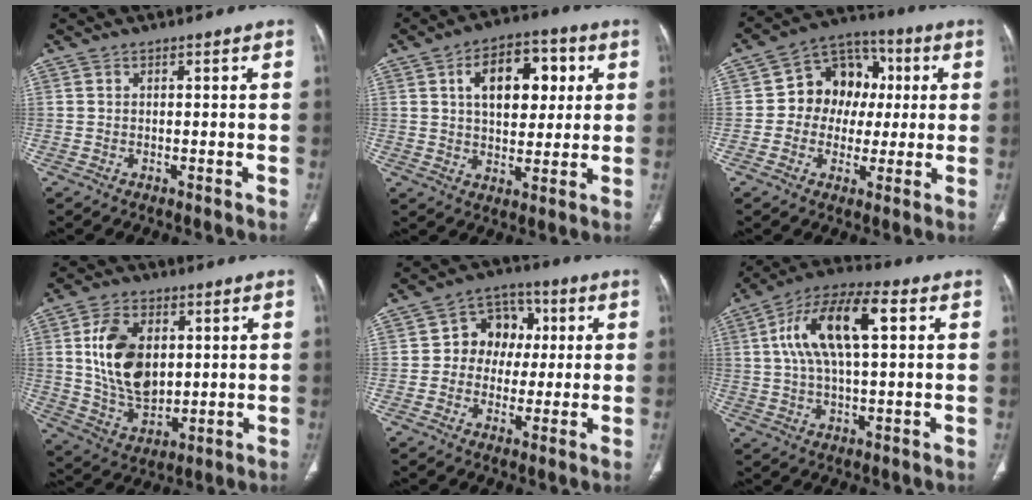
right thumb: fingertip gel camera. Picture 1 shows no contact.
{"total": 13.9, "force": [3.8, 8.2, 10.5], "torque": [-0.124, 0.006, 0.057]}
{"total": 12.5, "force": [0.9, 10.4, 6.9], "torque": [-0.056, 0.023, 0.005]}
{"total": 14.9, "force": [2.7, 9.6, 11.1], "torque": [-0.176, -0.016, 0.058]}
{"total": 9.5, "force": [1.0, 7.9, 5.1], "torque": [-0.028, 0.016, 0.006]}
{"total": 15.3, "force": [3.7, 6.3, 13.5], "torque": [-0.253, 0.023, 0.062]}